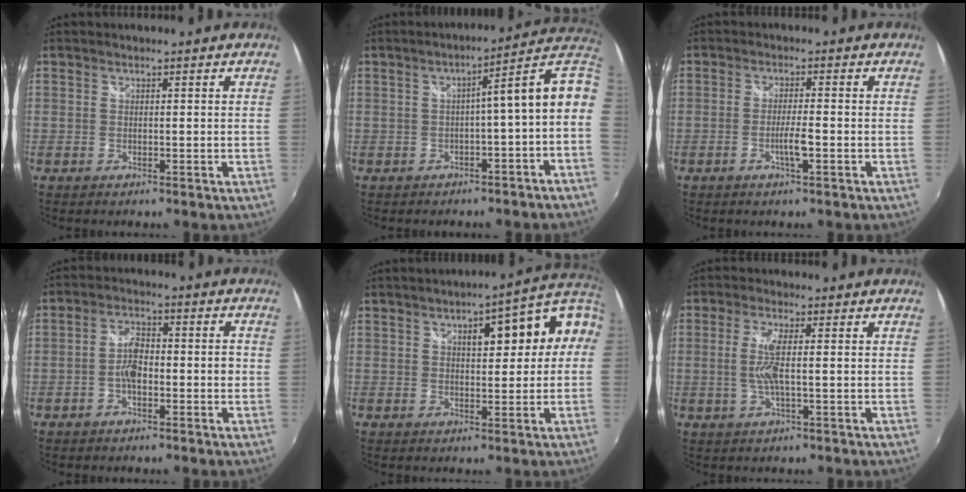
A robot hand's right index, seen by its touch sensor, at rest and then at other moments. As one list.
[{"total": 10.1, "force": [-1.5, 0.7, 9.9], "torque": [-0.132, 0.020, -0.010]}, {"total": 3.1, "force": [-1.2, -0.2, 2.9], "torque": [-0.055, 0.001, -0.020]}, {"total": 4.8, "force": [-1.7, 2.2, 4.0], "torque": [-0.077, 0.017, -0.027]}, {"total": 10.1, "force": [1.6, 3.9, 9.2], "torque": [-0.113, 0.034, 0.036]}, {"total": 5.6, "force": [-0.3, 0.6, 5.5], "torque": [-0.112, 0.002, -0.001]}]